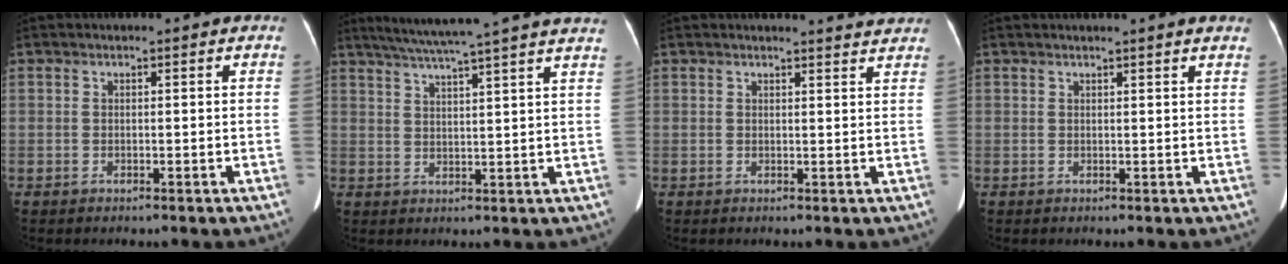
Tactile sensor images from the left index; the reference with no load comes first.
{"total": 18.0, "force": [15.5, -1.3, 9.1], "torque": [-0.154, 0.006, 0.200]}
{"total": 4.8, "force": [4.7, 0.1, 0.8], "torque": [-0.013, -0.009, 0.035]}
{"total": 3.8, "force": [3.4, -0.5, 1.7], "torque": [-0.023, 0.011, 0.031]}